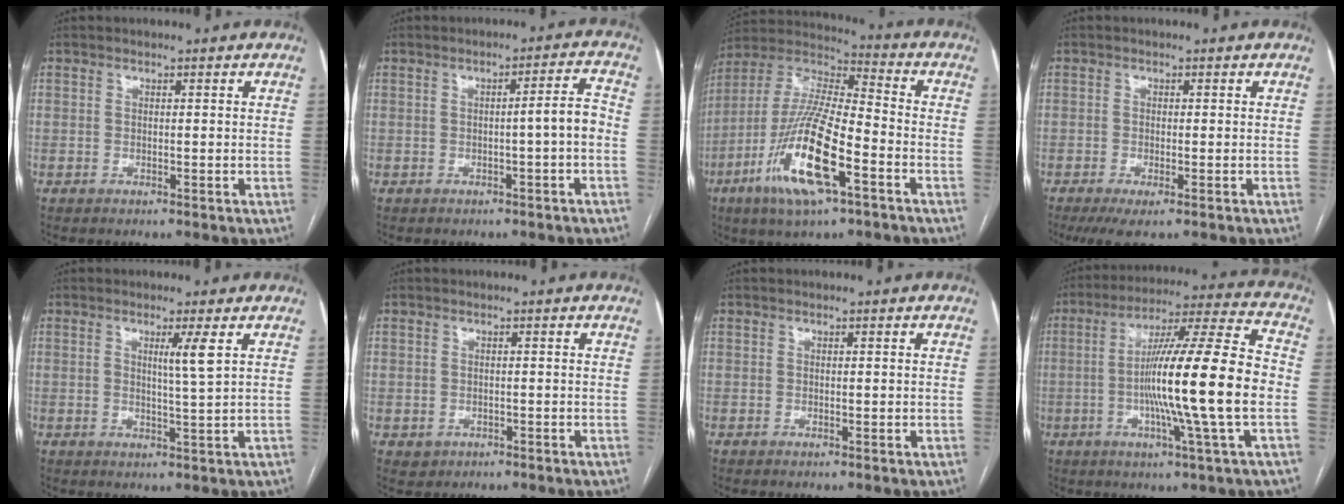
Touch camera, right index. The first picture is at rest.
{"total": 3.7, "force": [-0.9, -0.2, 3.6], "torque": [-0.048, 0.011, -0.012]}
{"total": 18.0, "force": [-7.3, 3.4, 16.0], "torque": [-0.334, -0.019, -0.134]}
{"total": 3.6, "force": [-2.1, 0.6, 2.8], "torque": [-0.047, -0.010, -0.033]}
{"total": 3.6, "force": [1.3, -0.7, 3.3], "torque": [-0.057, -0.007, 0.021]}
{"total": 1.8, "force": [-0.6, 1.6, 0.2], "torque": [-0.002, 0.005, -0.003]}
{"total": 0.5, "force": [0.0, 0.2, 0.5], "torque": [-0.009, -0.002, 0.001]}
{"total": 18.9, "force": [-2.6, -1.1, 18.7], "torque": [-0.311, -0.001, -0.054]}